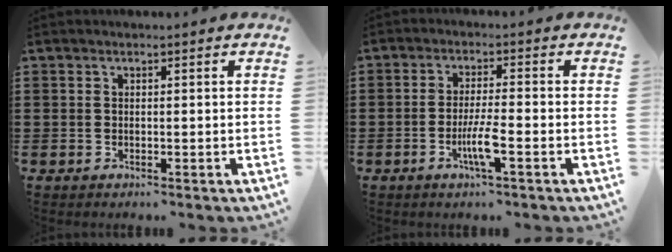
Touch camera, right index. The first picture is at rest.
{"total": 5.1, "force": [-2.1, 0.3, 4.6], "torque": [-0.091, -0.012, -0.040]}